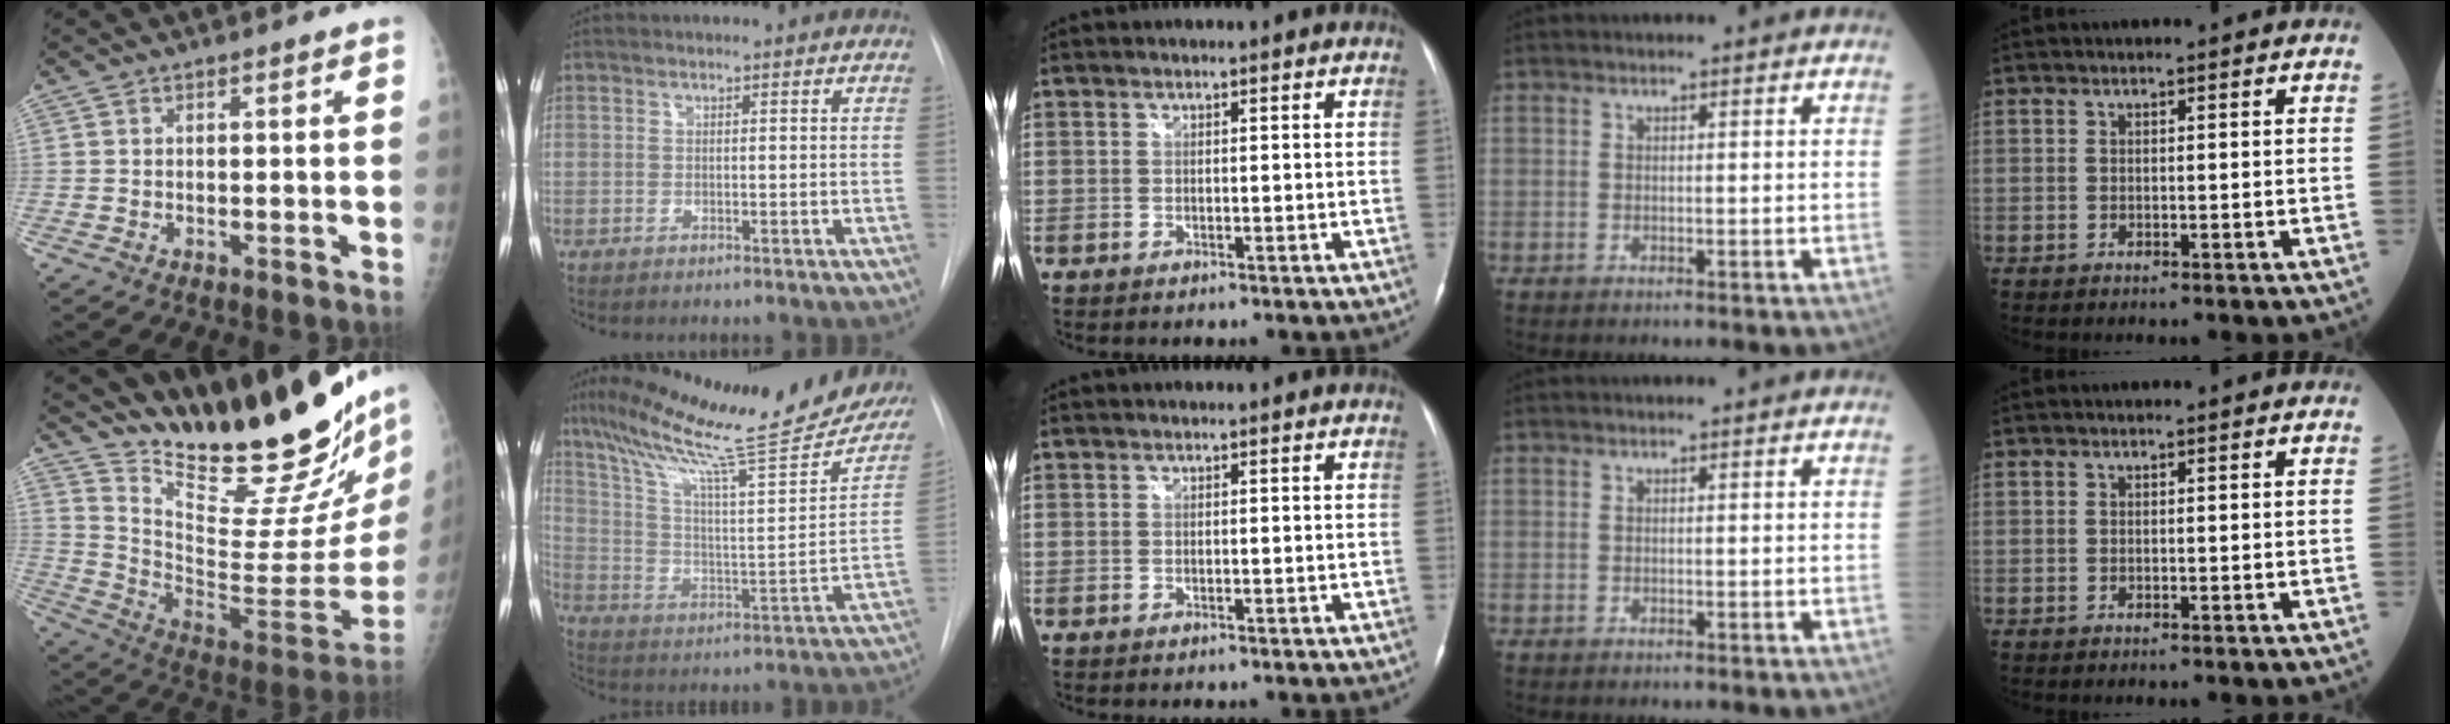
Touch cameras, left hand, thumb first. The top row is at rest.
{"thumb": {"total": 32.6, "force": [27.2, 6.1, 16.9], "torque": [-0.242, -0.182, 0.396]}, "index": {"total": 28.1, "force": [22.9, 3.7, 15.9], "torque": [-0.255, -0.037, 0.321]}}